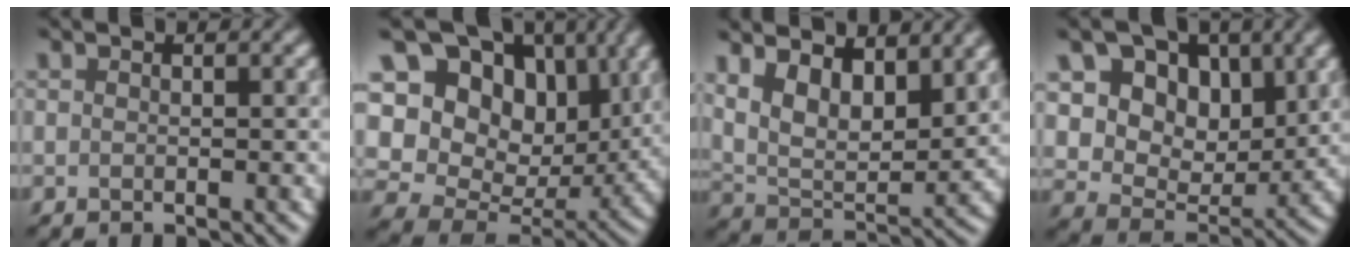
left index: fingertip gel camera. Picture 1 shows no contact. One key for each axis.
{"total": 14.7, "fx": 5.5, "fy": 10.6, "fz": 8.6, "tx": -0.162, "ty": 0.017, "tz": 0.104}
{"total": 8.5, "fx": 4.5, "fy": 3.9, "fz": 6.0, "tx": -0.109, "ty": 0.004, "tz": 0.072}
{"total": 11.8, "fx": 5.2, "fy": 7.6, "fz": 7.5, "tx": -0.131, "ty": 0.006, "tz": 0.081}